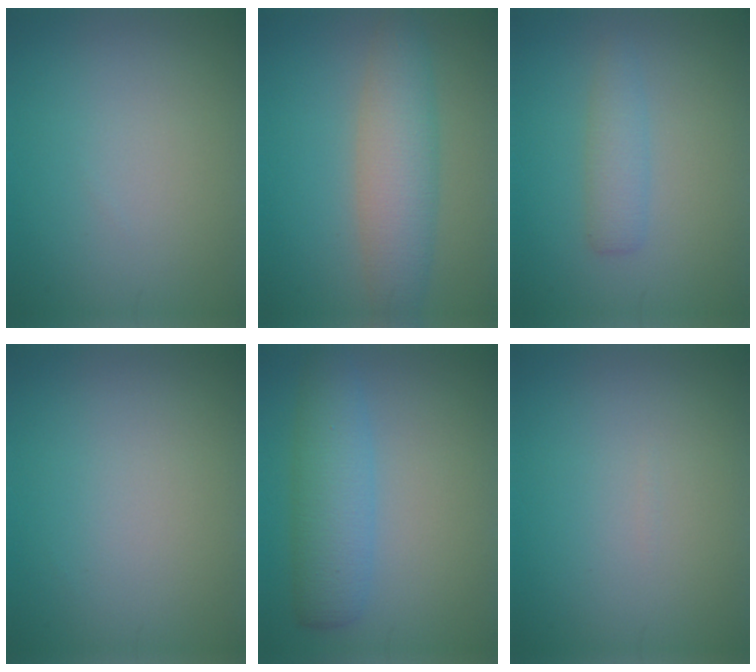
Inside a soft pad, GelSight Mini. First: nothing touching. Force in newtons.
{"total": 5.2, "press": 5.2, "slide": 0.1}
{"total": 2.1, "press": 2.1, "slide": 0.1}
{"total": 0.0}
{"total": 4.9, "press": 4.8, "slide": 0.1}
{"total": 0.0}